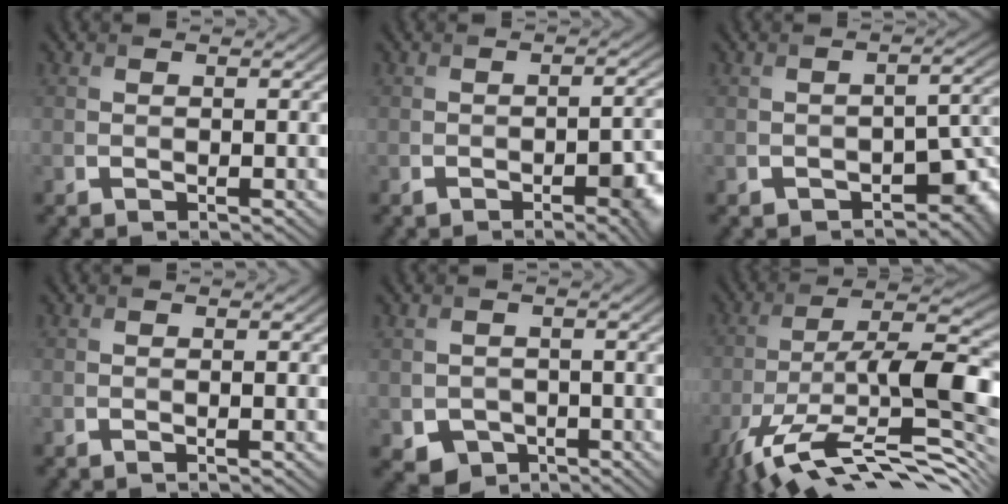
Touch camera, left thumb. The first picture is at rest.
{"total": 5.1, "force": [-2.6, 1.7, 4.1], "torque": [-0.052, -0.002, -0.031]}
{"total": 6.3, "force": [-3.5, 3.3, 4.1], "torque": [-0.044, -0.013, -0.043]}
{"total": 0.6, "force": [-0.2, 0.0, 0.5], "torque": [-0.011, -0.002, -0.004]}
{"total": 3.1, "force": [-1.3, 2.7, 1.0], "torque": [-0.028, -0.014, -0.024]}
{"total": 15.9, "force": [-8.0, 4.6, 13.0], "torque": [-0.234, -0.003, -0.144]}